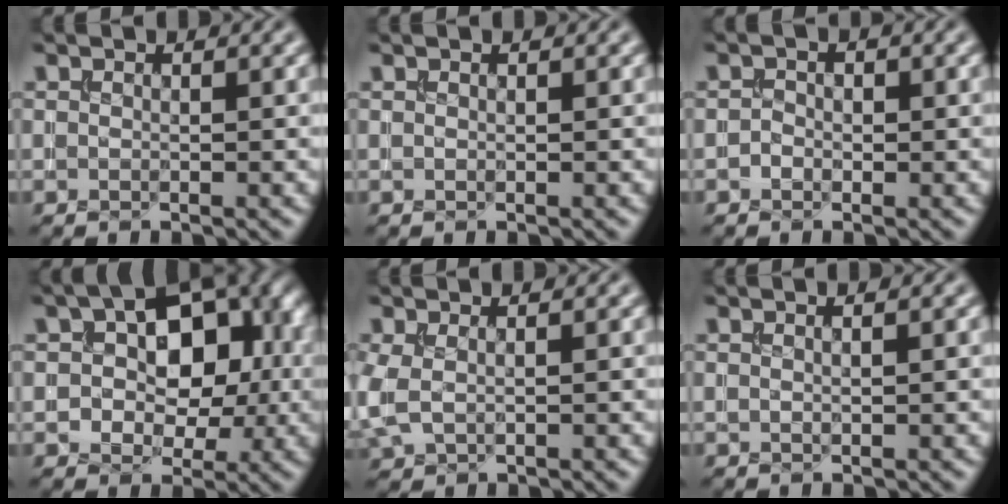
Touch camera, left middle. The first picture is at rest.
{"total": 0.0}
{"total": 1.0, "force": [-0.3, 0.8, 0.5], "torque": [-0.008, -0.001, -0.009]}
{"total": 9.8, "force": [1.7, 6.1, 7.5], "torque": [-0.088, 0.012, 0.017]}
{"total": 2.4, "force": [0.1, 1.4, 1.9], "torque": [-0.058, -0.002, 0.004]}
{"total": 1.3, "force": [0.7, 0.4, 1.0], "torque": [-0.008, -0.003, 0.003]}